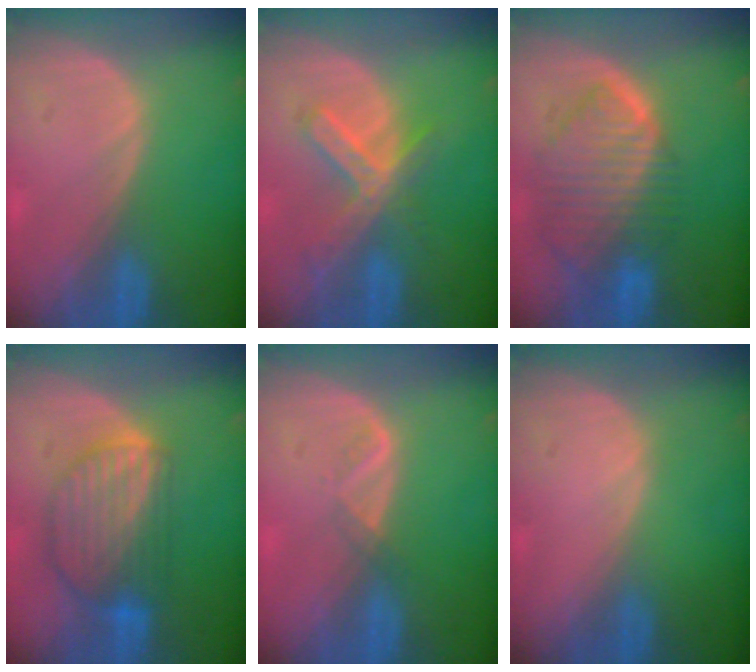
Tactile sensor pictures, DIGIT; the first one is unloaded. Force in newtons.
{"total": 6.9, "press": 5.9, "slide": 3.5}
{"total": 10.0, "press": 8.5, "slide": 5.2}
{"total": 8.9, "press": 7.7, "slide": 4.4}
{"total": 1.6, "press": 1.5, "slide": 0.7}
{"total": 0.0}